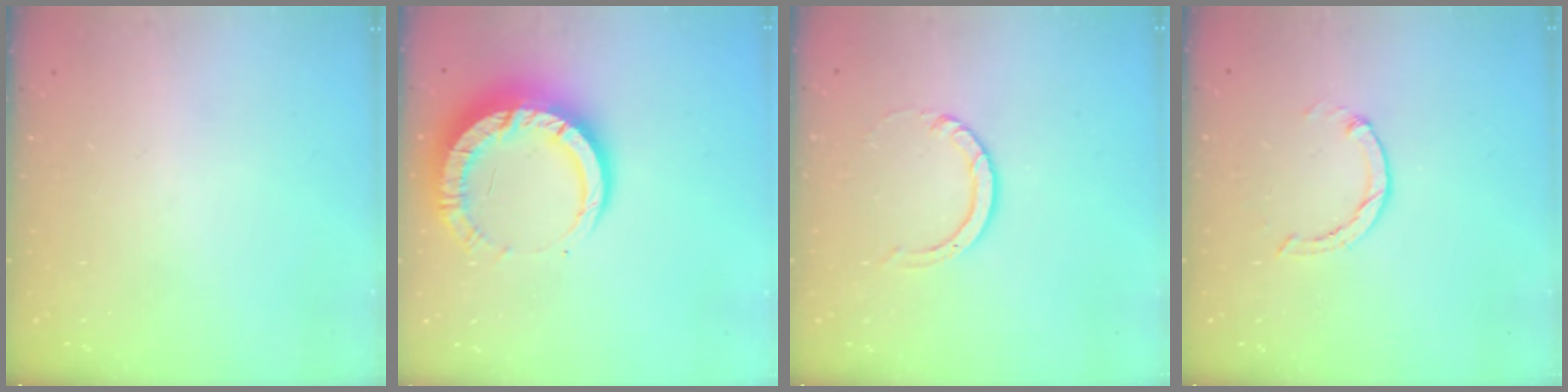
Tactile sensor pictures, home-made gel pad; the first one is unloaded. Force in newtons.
{"total": 13.3, "press": 13.2, "slide": 1.3}
{"total": 3.2, "press": 3.2, "slide": 0.3}
{"total": 1.0, "press": 0.9, "slide": 0.3}